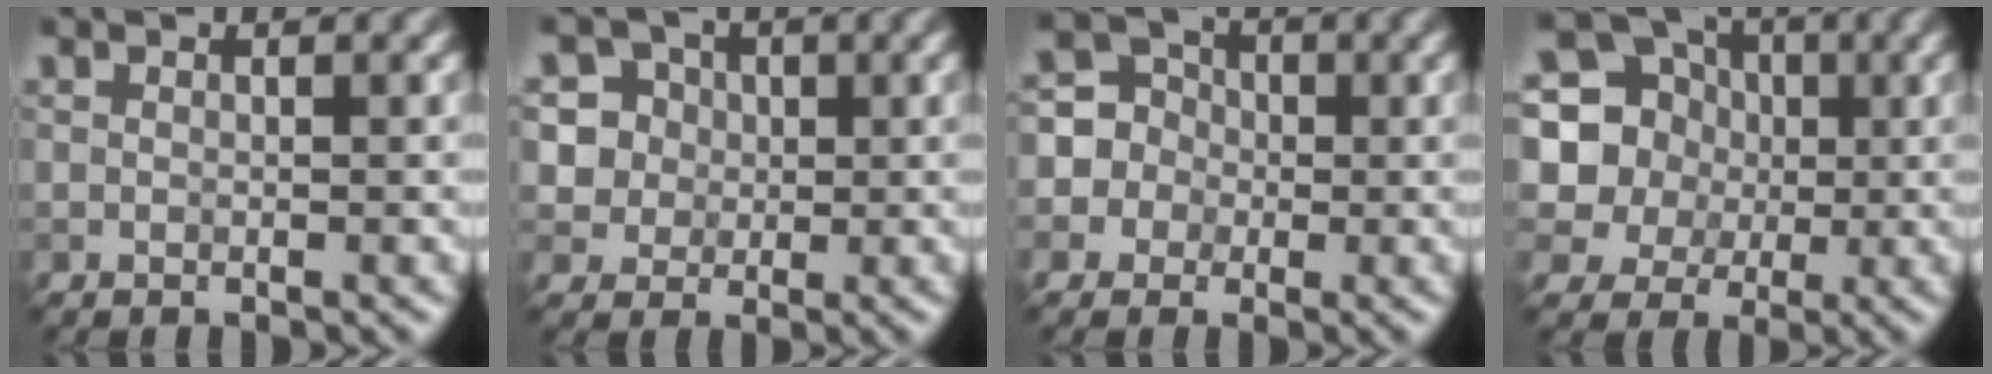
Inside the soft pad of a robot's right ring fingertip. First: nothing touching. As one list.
[{"total": 6.9, "force": [2.4, 6.1, 2.1], "torque": [-0.040, 0.027, 0.025]}, {"total": 5.7, "force": [-0.1, 5.6, 0.9], "torque": [-0.010, 0.029, -0.035]}, {"total": 15.5, "force": [3.5, 14.0, 5.7], "torque": [-0.169, 0.030, 0.044]}]